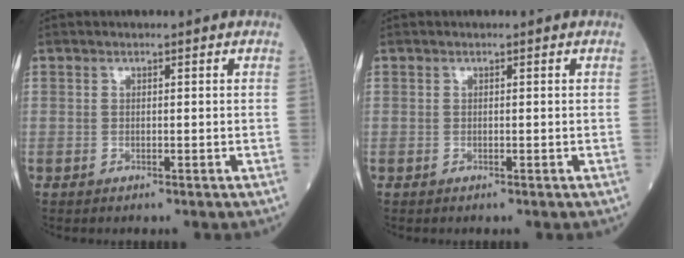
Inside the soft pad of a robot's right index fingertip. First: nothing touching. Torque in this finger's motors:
{"motor_torque": [0.00, 0.00, 0.00, 0.00]}